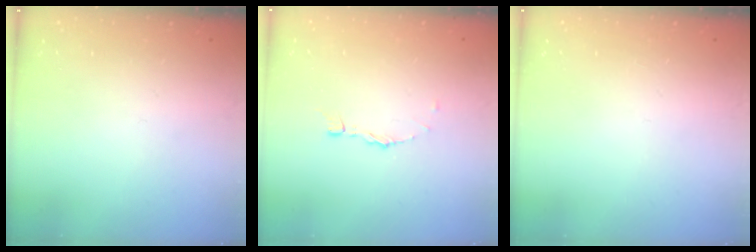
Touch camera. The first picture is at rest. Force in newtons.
{"total": 4.7, "press": 4.7, "slide": 0.5}
{"total": 0.0}